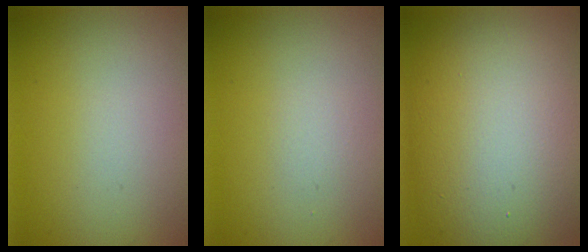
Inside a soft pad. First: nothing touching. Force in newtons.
{"total": 0.0}
{"total": 15.4, "press": 15.4, "slide": 0.5}